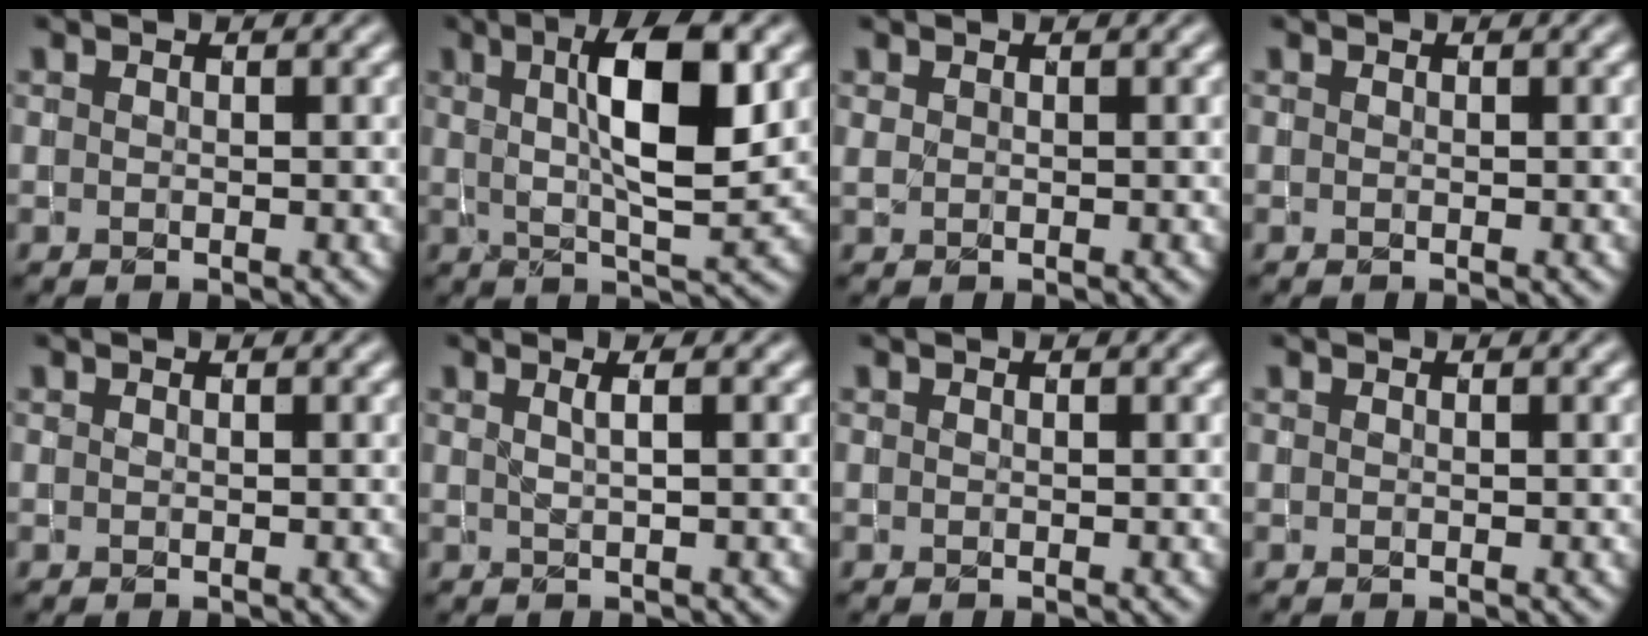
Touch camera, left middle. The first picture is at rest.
{"total": 7.8, "force": [2.0, 2.0, 7.3], "torque": [-0.107, 0.001, 0.032]}
{"total": 0.0}
{"total": 0.0}
{"total": 0.0}
{"total": 1.4, "force": [0.4, 0.4, 1.3], "torque": [-0.015, -0.001, 0.000]}
{"total": 0.0}
{"total": 0.0}